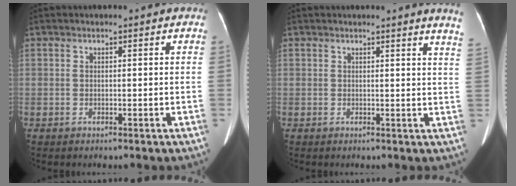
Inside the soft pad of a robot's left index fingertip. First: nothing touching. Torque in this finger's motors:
{"motor_torque": [-0.17, -1.04, 0.06, 0.08]}